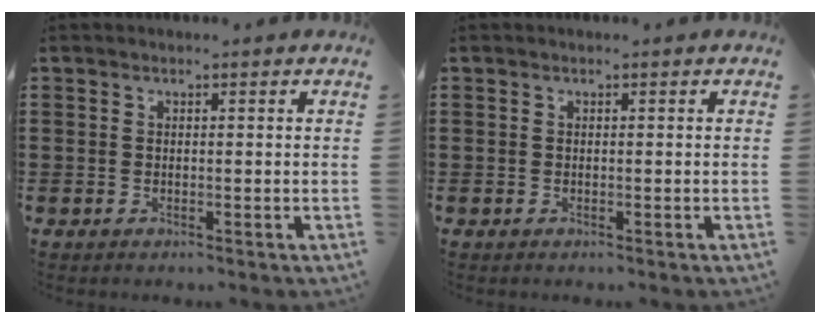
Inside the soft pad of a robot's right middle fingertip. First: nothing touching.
{"total": 0.0}